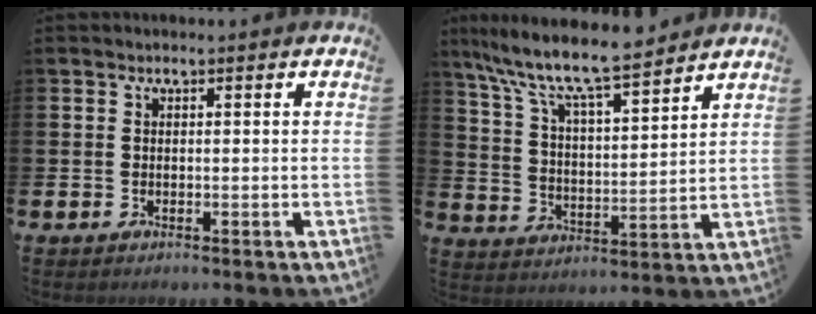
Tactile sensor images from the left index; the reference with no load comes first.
{"total": 9.0, "force": [8.4, 0.9, 3.4], "torque": [-0.105, -0.056, 0.143]}